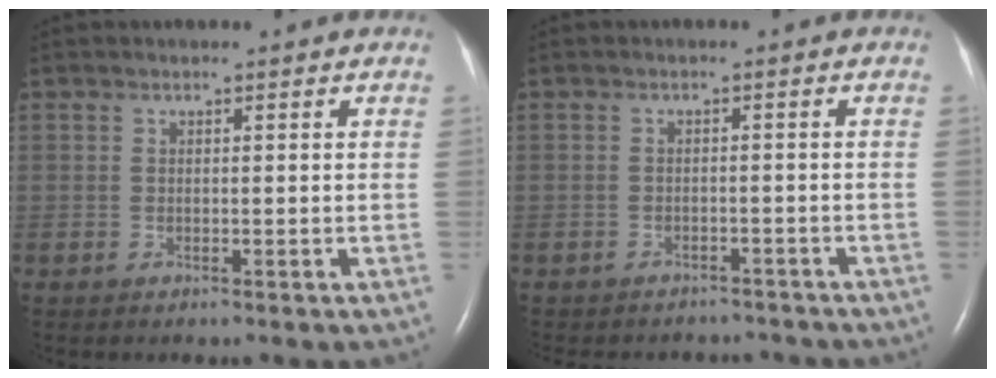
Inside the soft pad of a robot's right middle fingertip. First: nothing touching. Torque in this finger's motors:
{"motor_torque": [0.43, -0.55, 0.08, 0.05]}